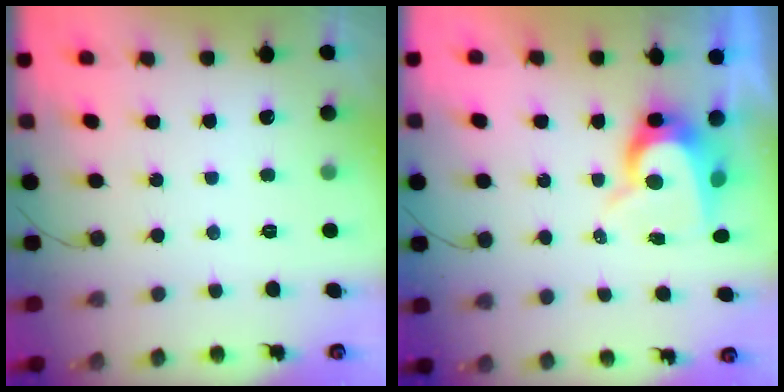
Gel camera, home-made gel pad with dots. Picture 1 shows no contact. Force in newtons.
{"total": 8.6, "press": 8.6, "slide": 0.8}